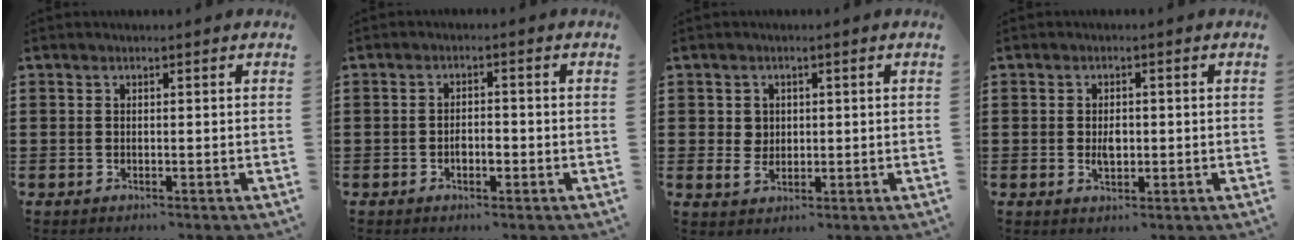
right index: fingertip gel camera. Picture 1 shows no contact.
{"total": 2.3, "force": [-0.9, 1.1, 1.8], "torque": [-0.035, 0.002, -0.017]}
{"total": 2.5, "force": [0.4, 2.3, 0.8], "torque": [-0.025, 0.010, 0.006]}
{"total": 2.4, "force": [-0.1, 1.4, 2.0], "torque": [-0.033, 0.000, -0.004]}